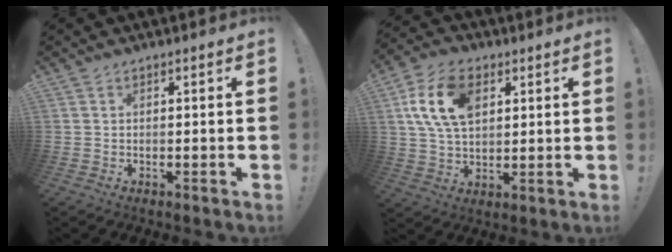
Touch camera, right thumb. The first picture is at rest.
{"total": 15.0, "force": [5.1, 9.5, 10.5], "torque": [-0.206, 0.003, 0.096]}